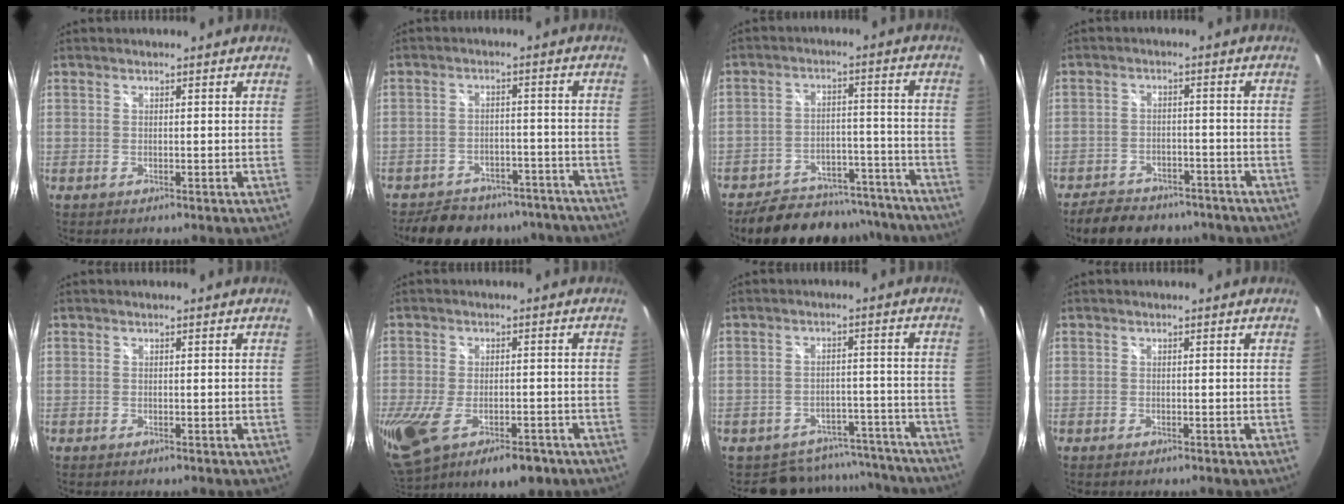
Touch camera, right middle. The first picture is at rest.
{"total": 17.2, "force": [-14.5, 7.4, 5.7], "torque": [-0.125, 0.022, -0.176]}
{"total": 19.7, "force": [-17.0, 7.6, 6.3], "torque": [-0.131, 0.031, -0.213]}
{"total": 12.2, "force": [-9.8, 5.5, 4.7], "torque": [-0.107, 0.006, -0.136]}
{"total": 0.0}
{"total": 20.9, "force": [-10.2, 11.2, 14.3], "torque": [-0.331, -0.070, -0.152]}
{"total": 11.8, "force": [-10.4, 5.5, 1.1], "torque": [-0.024, 0.037, -0.124]}
{"total": 0.0}